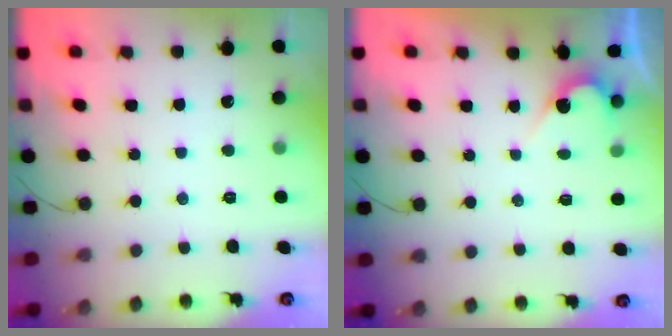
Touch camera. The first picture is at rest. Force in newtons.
{"total": 2.8, "press": 2.8, "slide": 0.2}